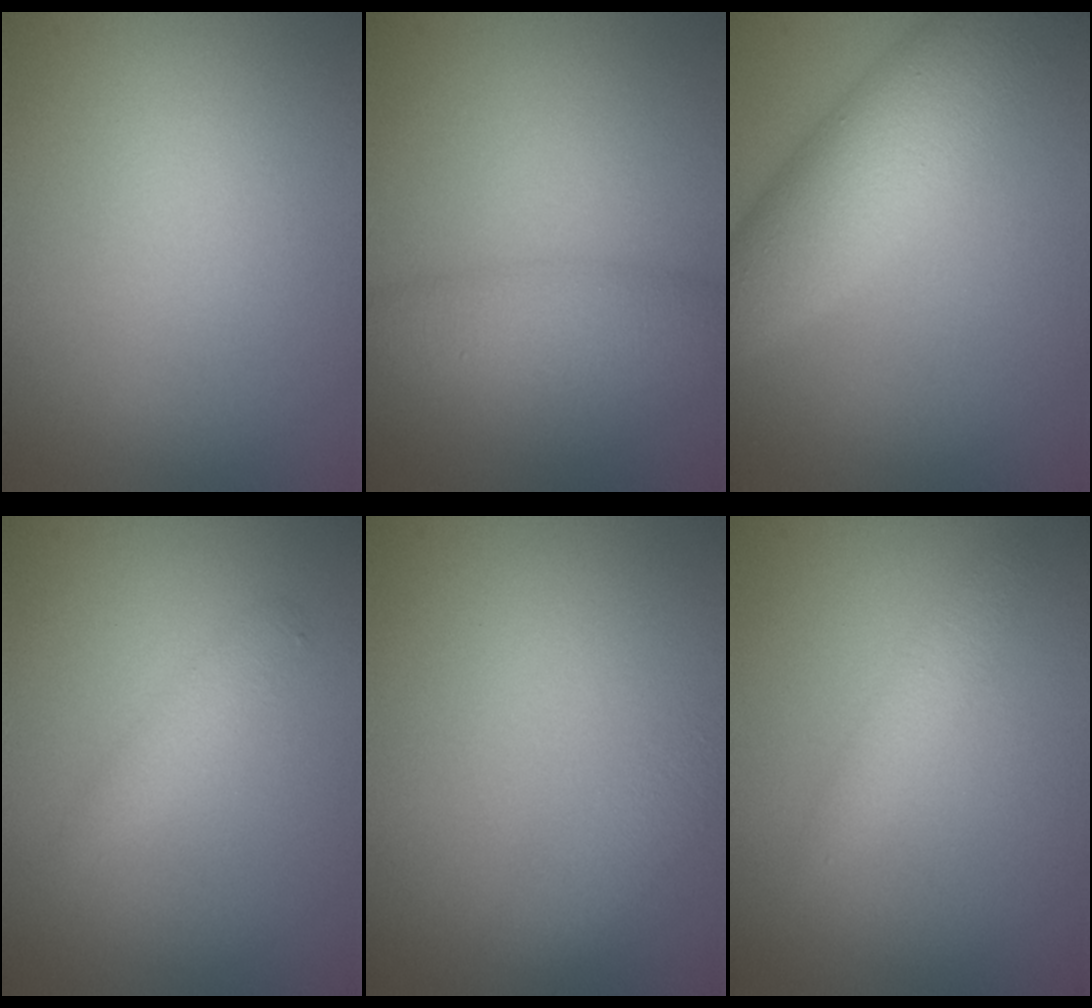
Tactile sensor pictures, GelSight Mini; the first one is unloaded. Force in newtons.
{"total": 3.4, "press": 3.4, "slide": 0.1}
{"total": 6.4, "press": 6.4, "slide": 0.2}
{"total": 1.4, "press": 1.4, "slide": 0.0}
{"total": 2.5, "press": 2.5, "slide": 0.1}
{"total": 1.6, "press": 1.6, "slide": 0.0}